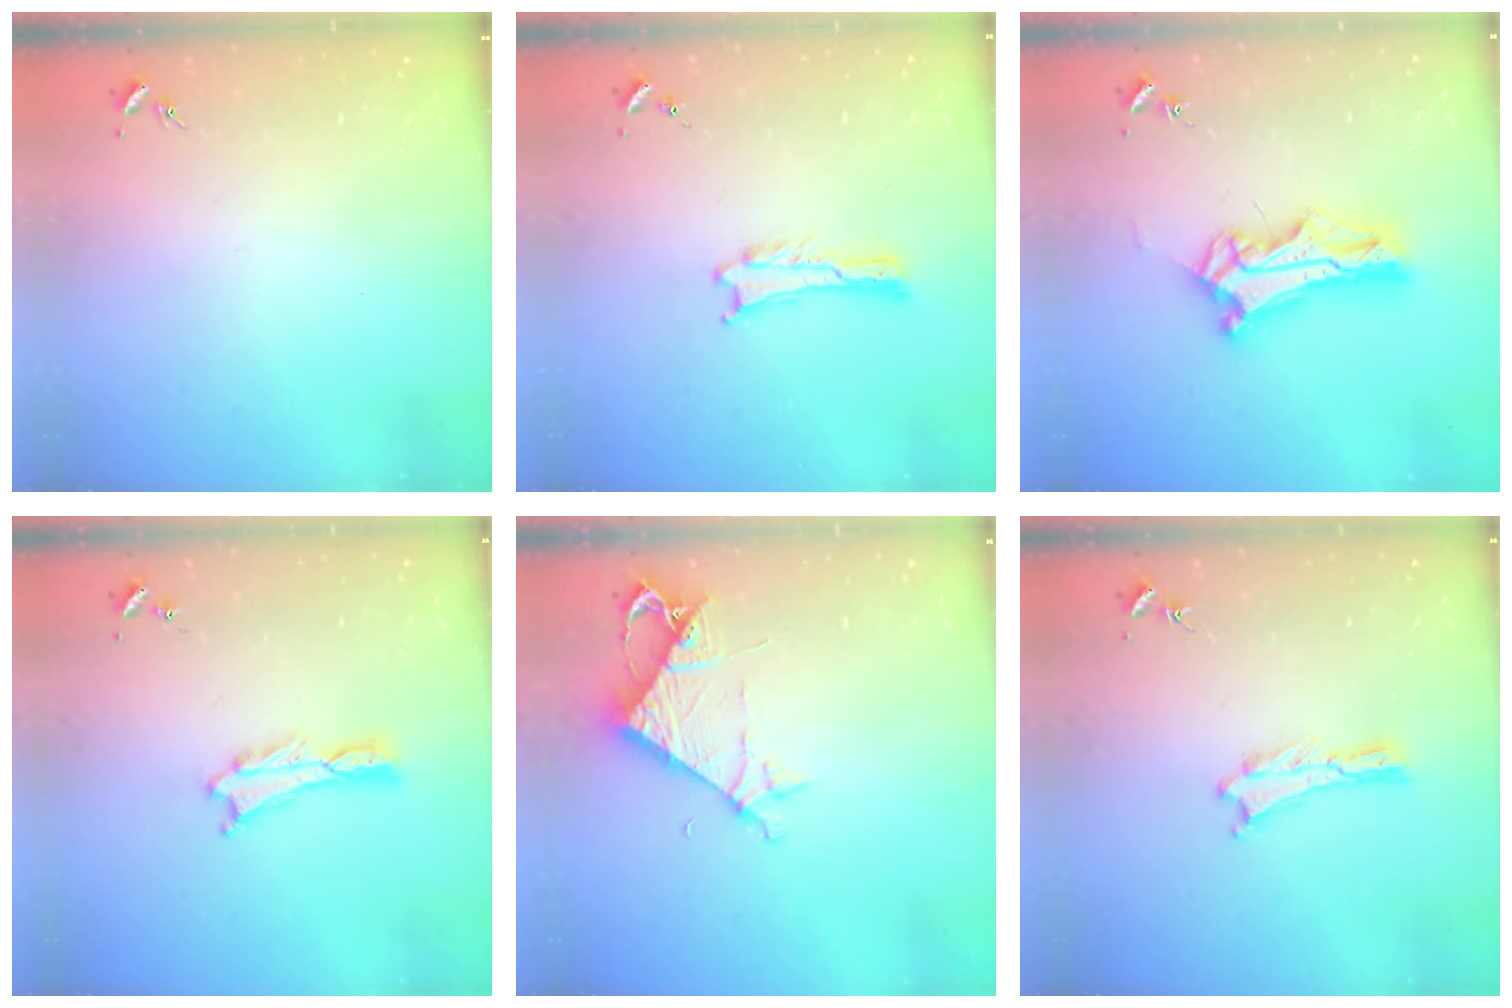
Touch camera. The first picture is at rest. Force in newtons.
{"total": 0.0}
{"total": 10.8, "press": 10.8, "slide": 0.8}
{"total": 0.0}
{"total": 6.0, "press": 6.0, "slide": 0.4}
{"total": 0.0}